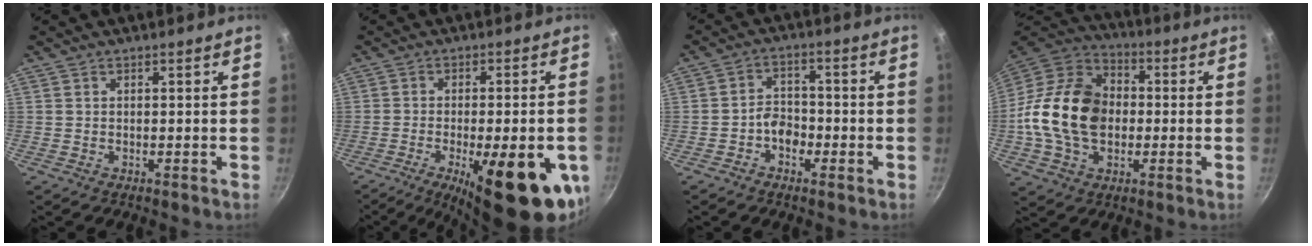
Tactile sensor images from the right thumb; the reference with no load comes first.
{"total": 19.9, "force": [-7.1, 6.4, 17.5], "torque": [-0.215, 0.006, -0.092]}
{"total": 4.6, "force": [-2.0, 3.3, 2.5], "torque": [-0.020, 0.029, -0.039]}
{"total": 19.7, "force": [-1.1, 14.2, 13.6], "torque": [-0.226, 0.032, -0.033]}